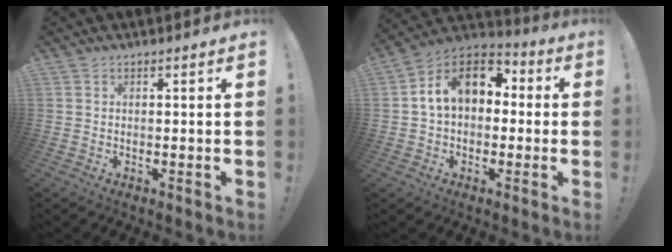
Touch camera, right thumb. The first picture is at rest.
{"total": 13.8, "force": [3.5, 9.3, 9.6], "torque": [-0.147, 0.008, 0.067]}